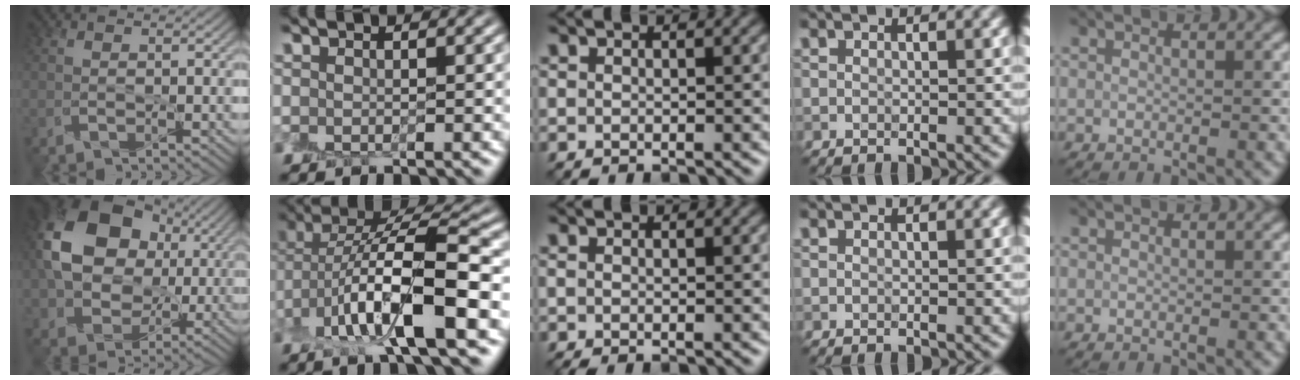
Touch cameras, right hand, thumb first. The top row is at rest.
{"thumb": {"total": 16.8, "force": [2.9, 13.0, 10.2], "torque": [-0.203, 0.008, 0.052]}, "index": {"total": 10.4, "force": [-2.4, 3.3, 9.5], "torque": [-0.179, 0.007, -0.052]}, "middle": {"total": 0.8, "force": [-0.4, 0.3, 0.6], "torque": [-0.019, 0.000, -0.007]}}